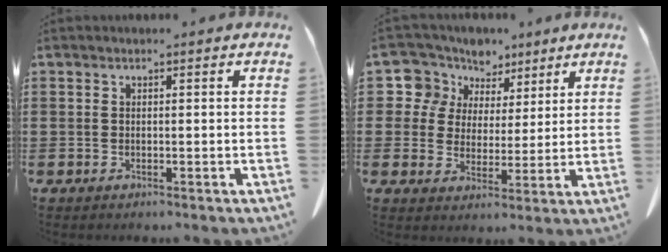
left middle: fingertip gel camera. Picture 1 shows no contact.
{"total": 7.8, "force": [5.0, 5.9, 0.5], "torque": [-0.062, -0.016, 0.093]}